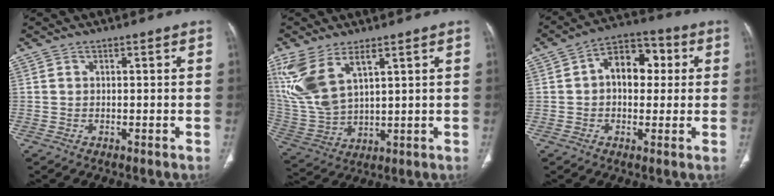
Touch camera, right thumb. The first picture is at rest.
{"total": 12.8, "force": [6.5, 5.8, 9.4], "torque": [-0.211, -0.017, 0.150]}
{"total": 10.7, "force": [1.7, 7.2, 7.7], "torque": [-0.082, 0.026, 0.017]}